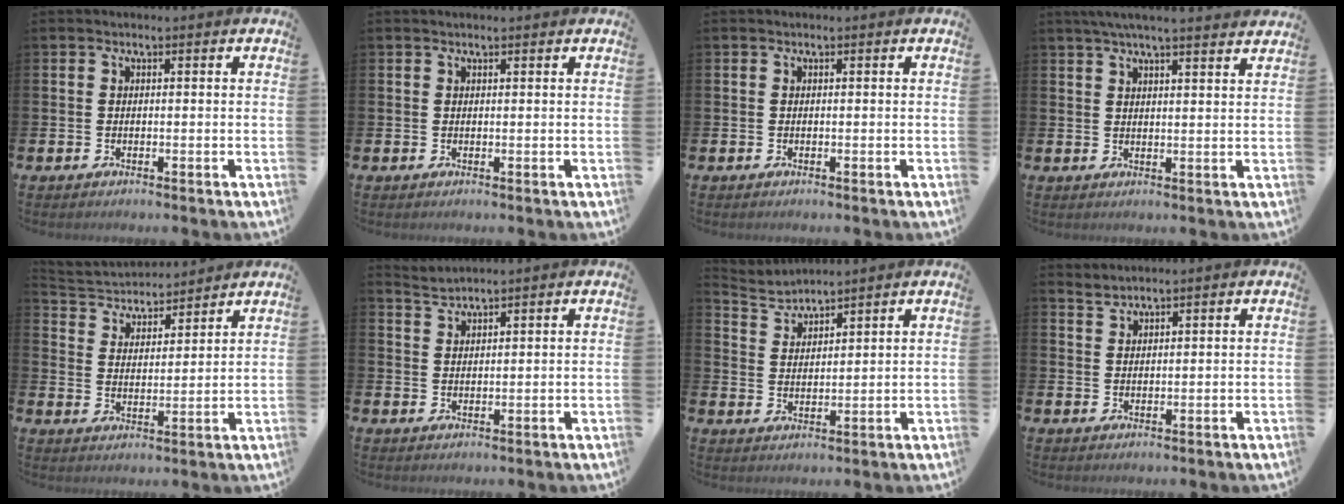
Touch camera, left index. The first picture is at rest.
{"total": 0.6, "force": [0.6, 0.0, 0.2], "torque": [-0.003, 0.000, 0.011]}
{"total": 0.0}
{"total": 4.5, "force": [4.2, -0.3, 1.6], "torque": [-0.040, -0.011, 0.076]}
{"total": 4.1, "force": [3.9, 1.3, -0.2], "torque": [-0.023, -0.030, 0.066]}
{"total": 2.2, "force": [2.1, -0.2, -0.2], "torque": [-0.007, -0.003, 0.042]}
{"total": 3.4, "force": [3.4, 0.2, -0.4], "torque": [-0.011, -0.021, 0.061]}
{"total": 1.9, "force": [1.9, -0.1, -0.3], "torque": [-0.005, -0.003, 0.037]}